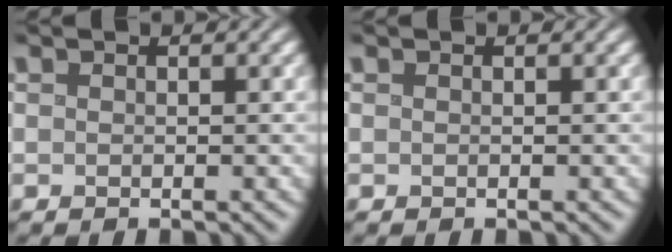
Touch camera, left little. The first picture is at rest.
{"total": 0.0}